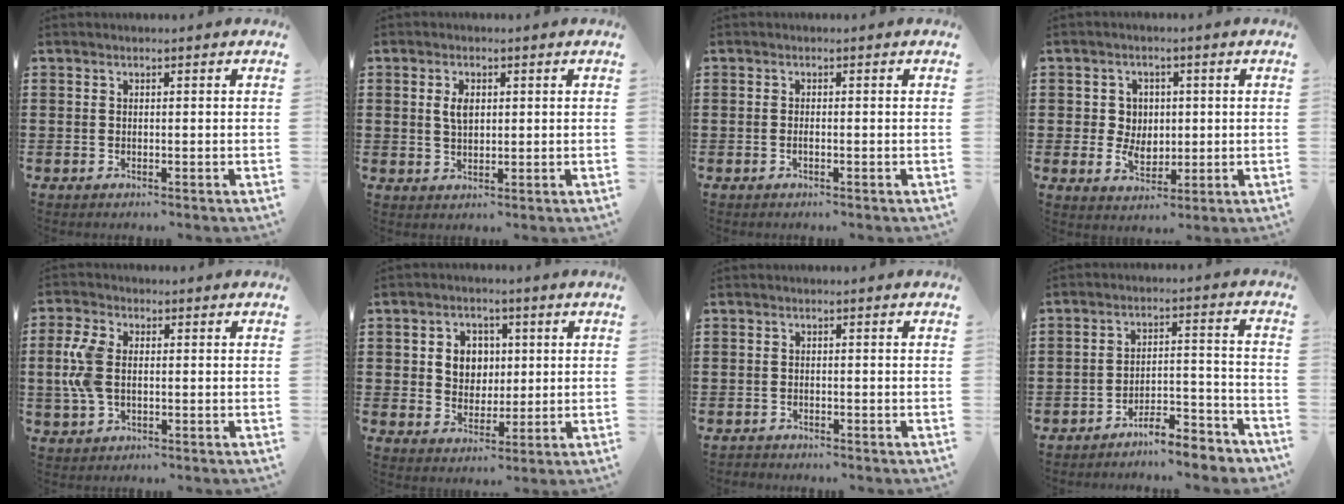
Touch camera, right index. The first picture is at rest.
{"total": 3.1, "force": [0.7, 1.6, 2.5], "torque": [-0.053, 0.008, 0.012]}
{"total": 0.6, "force": [-0.3, 0.1, 0.5], "torque": [-0.011, -0.004, -0.004]}
{"total": 4.3, "force": [0.2, 3.8, 2.1], "torque": [-0.046, 0.010, -0.001]}
{"total": 6.7, "force": [0.2, 4.1, 5.4], "torque": [-0.142, 0.002, -0.006]}
{"total": 5.2, "force": [1.0, 4.6, 2.2], "torque": [-0.055, 0.013, 0.014]}
{"total": 0.8, "force": [-0.8, 0.2, -0.1], "torque": [-0.001, 0.001, -0.018]}
{"total": 5.7, "force": [-5.5, 0.4, 1.4], "torque": [-0.023, 0.010, -0.109]}